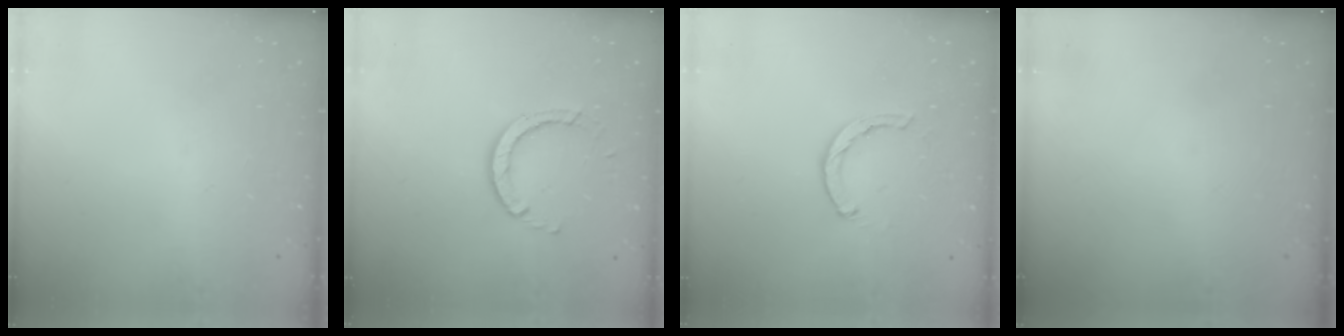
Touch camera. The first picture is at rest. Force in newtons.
{"total": 5.1, "press": 5.1, "slide": 0.3}
{"total": 2.1, "press": 2.1, "slide": 0.3}
{"total": 0.0}